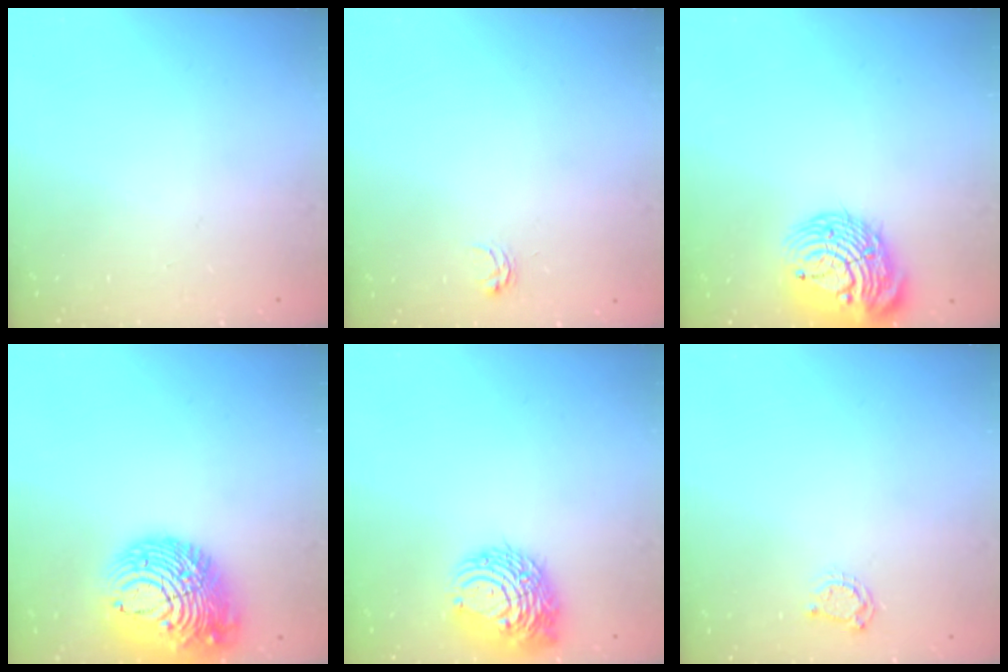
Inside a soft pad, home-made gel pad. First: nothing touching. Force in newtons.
{"total": 2.9, "press": 2.9, "slide": 0.4}
{"total": 17.4, "press": 17.3, "slide": 1.8}
{"total": 17.1, "press": 17.0, "slide": 1.6}
{"total": 10.6, "press": 10.5, "slide": 1.3}
{"total": 4.2, "press": 4.2, "slide": 0.5}